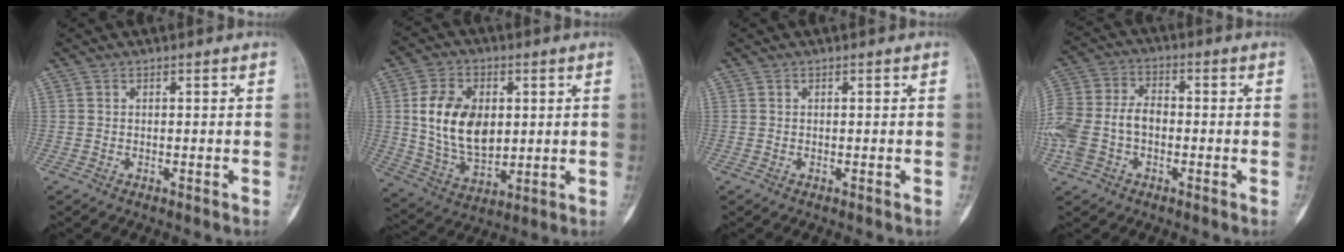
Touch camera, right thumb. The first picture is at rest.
{"total": 15.0, "force": [2.3, 9.7, 11.2], "torque": [-0.172, -0.014, 0.049]}
{"total": 0.0}
{"total": 12.9, "force": [-2.6, 8.8, 9.2], "torque": [-0.207, 0.032, -0.053]}